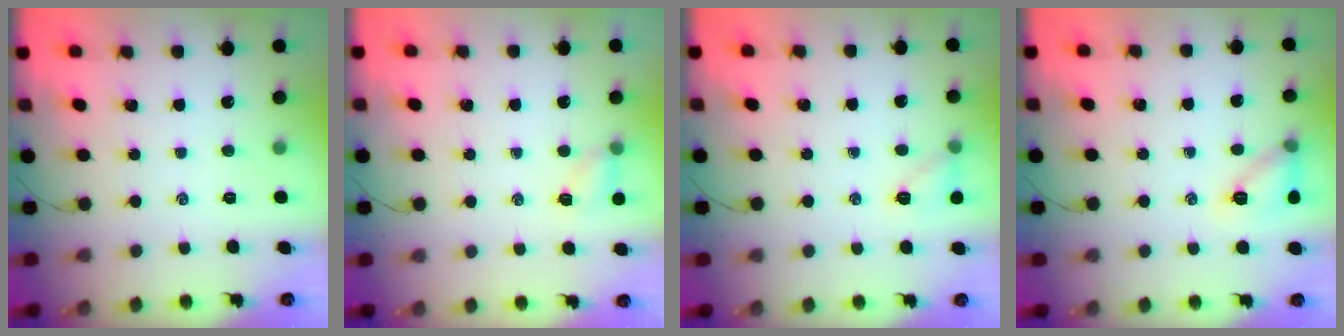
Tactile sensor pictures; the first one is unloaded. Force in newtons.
{"total": 5.1, "press": 4.9, "slide": 1.1}
{"total": 7.4, "press": 7.2, "slide": 1.6}
{"total": 10.4, "press": 10.4, "slide": 0.5}